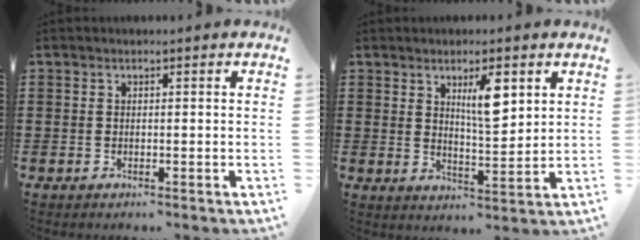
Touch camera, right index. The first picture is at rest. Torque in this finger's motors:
{"motor_torque": [0.65, 0.29, 0.32, 0.05]}